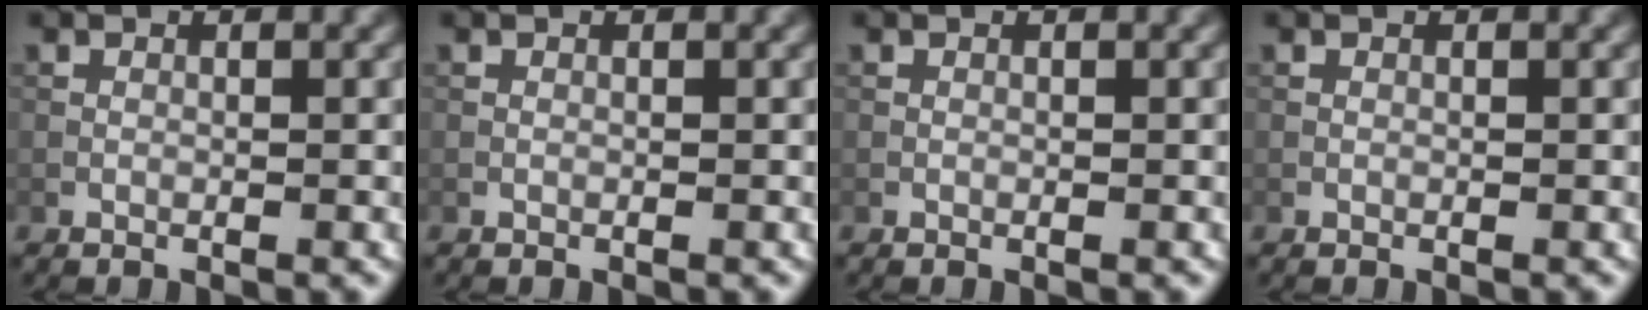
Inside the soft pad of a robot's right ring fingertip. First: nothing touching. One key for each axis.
{"total": 0.0}
{"total": 0.0}
{"total": 0.0}